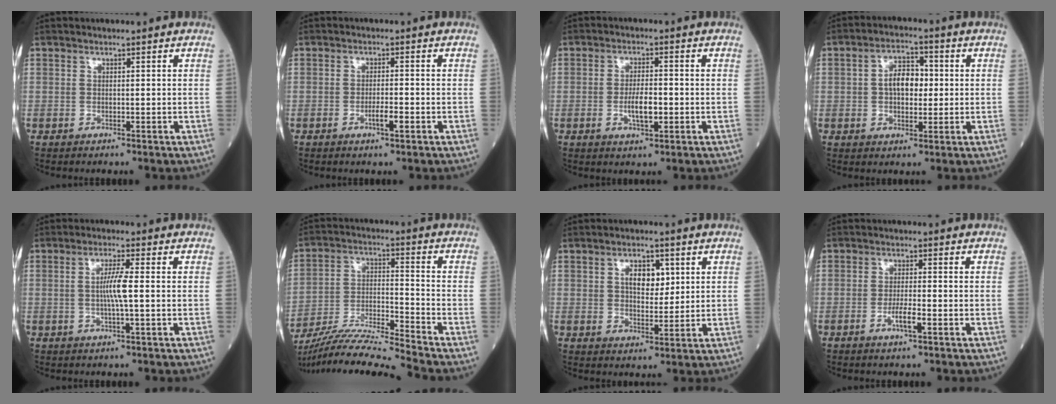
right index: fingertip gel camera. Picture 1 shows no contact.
{"total": 2.3, "force": [-1.0, 0.3, 2.1], "torque": [-0.034, -0.001, -0.018]}
{"total": 4.4, "force": [-1.1, 1.3, 4.1], "torque": [-0.077, 0.000, -0.017]}
{"total": 6.2, "force": [0.4, 3.5, 5.1], "torque": [-0.090, 0.016, 0.004]}
{"total": 4.2, "force": [-0.1, -0.2, 4.2], "torque": [-0.082, -0.001, -0.004]}
{"total": 13.7, "force": [-12.7, -2.3, 4.5], "torque": [-0.079, -0.003, -0.234]}
{"total": 5.0, "force": [1.7, 2.7, 3.9], "torque": [-0.062, 0.005, 0.028]}
{"total": 2.9, "force": [-1.3, 0.2, 2.6], "torque": [-0.049, -0.002, -0.025]}